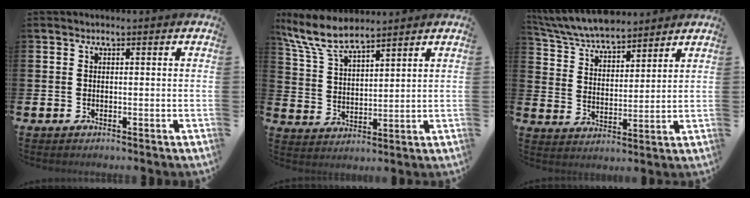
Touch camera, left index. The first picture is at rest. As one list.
[{"total": 7.5, "force": [6.7, 1.4, 3.0], "torque": [-0.084, -0.025, 0.123]}, {"total": 6.7, "force": [6.5, 1.2, 1.5], "torque": [-0.057, -0.037, 0.116]}]